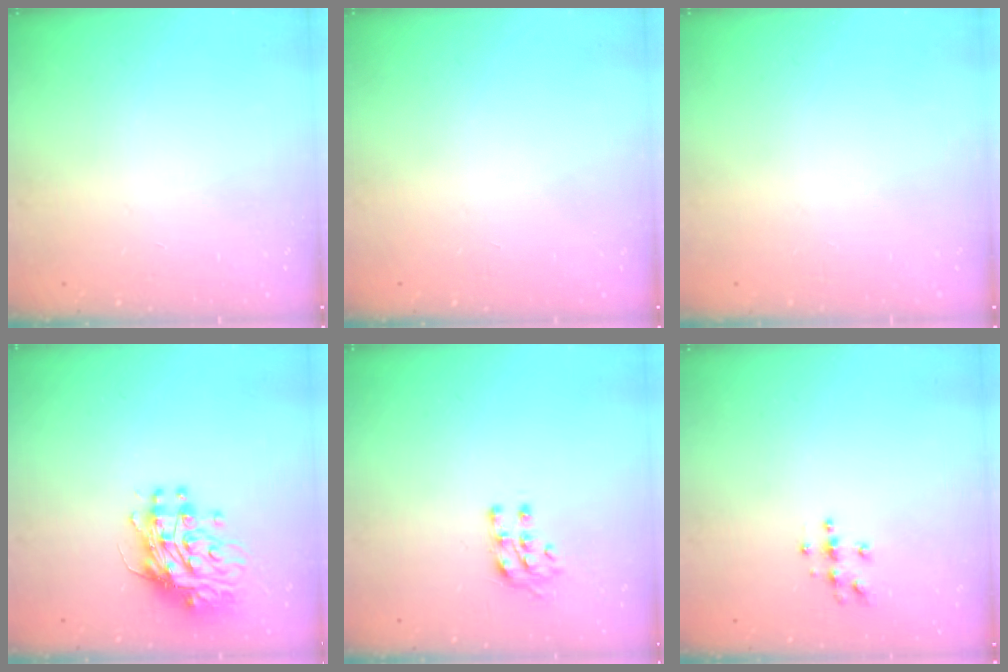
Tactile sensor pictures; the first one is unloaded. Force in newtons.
{"total": 0.0}
{"total": 0.0}
{"total": 14.5, "press": 14.4, "slide": 1.2}
{"total": 7.2, "press": 7.2, "slide": 0.7}
{"total": 3.9, "press": 3.9, "slide": 0.1}